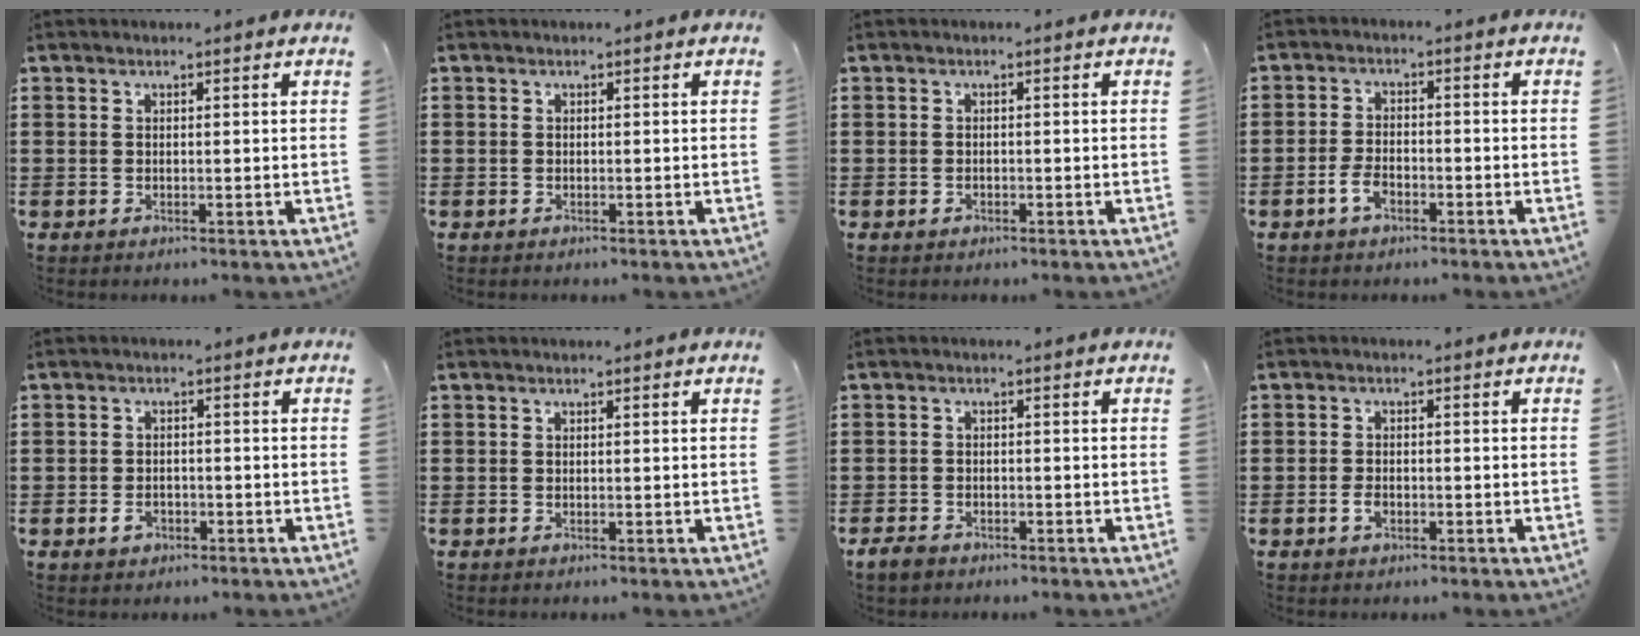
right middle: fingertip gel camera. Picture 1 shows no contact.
{"total": 0.6, "force": [-0.3, 0.5, 0.0], "torque": [0.001, 0.006, -0.009]}
{"total": 0.5, "force": [-0.3, 0.4, 0.2], "torque": [-0.006, -0.001, -0.006]}
{"total": 3.5, "force": [-1.9, 1.7, 2.4], "torque": [-0.056, -0.004, -0.038]}
{"total": 1.9, "force": [-0.9, 1.3, 1.0], "torque": [-0.022, -0.001, -0.018]}
{"total": 0.0}
{"total": 2.0, "force": [-1.6, 0.9, 0.7], "torque": [-0.025, -0.001, -0.034]}
{"total": 1.9, "force": [-0.9, 1.0, 1.3], "torque": [-0.035, -0.003, -0.018]}